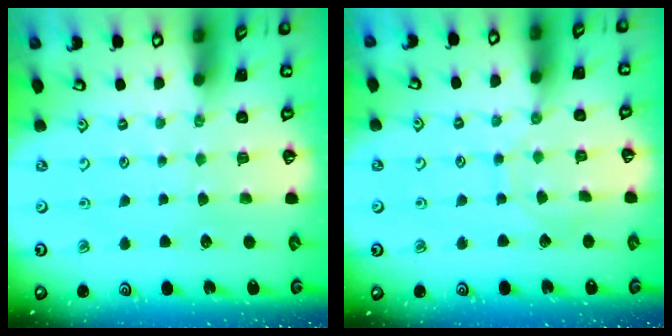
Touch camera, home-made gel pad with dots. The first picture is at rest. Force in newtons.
{"total": 6.7, "press": 6.7, "slide": 0.4}